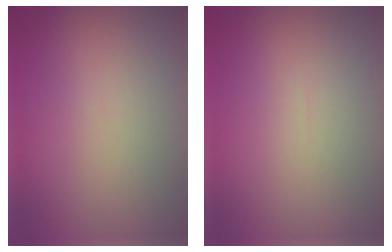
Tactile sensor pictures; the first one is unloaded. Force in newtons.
{"total": 0.0}